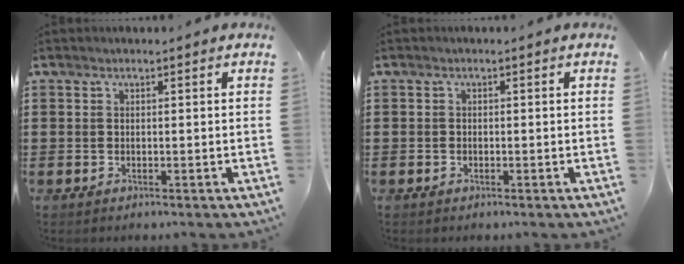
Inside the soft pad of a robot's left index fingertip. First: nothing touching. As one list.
[{"total": 0.6, "force": [-0.4, 0.4, 0.1], "torque": [-0.003, 0.002, -0.009]}]